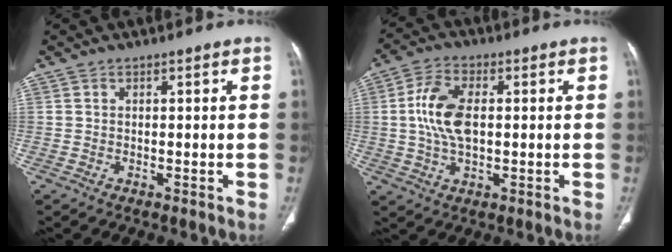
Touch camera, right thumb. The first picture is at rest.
{"total": 9.7, "force": [0.8, 5.3, 8.1], "torque": [-0.166, 0.006, 0.014]}